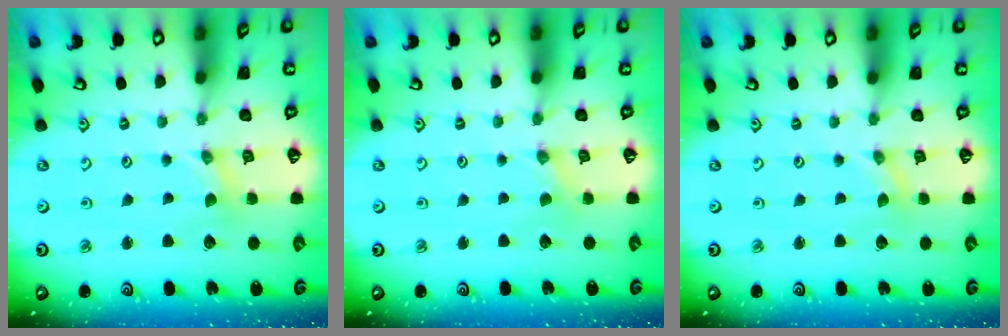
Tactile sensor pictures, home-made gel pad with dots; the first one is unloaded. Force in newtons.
{"total": 0.0}
{"total": 0.0}